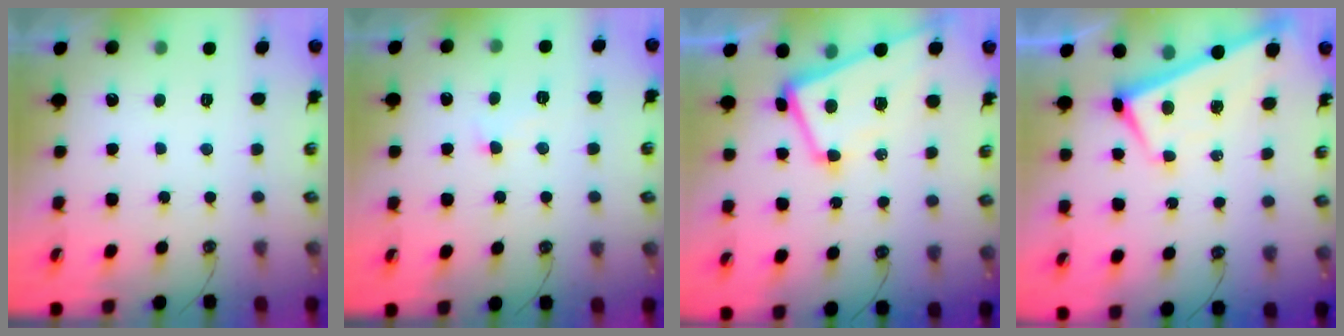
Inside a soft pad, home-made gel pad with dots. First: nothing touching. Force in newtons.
{"total": 2.6, "press": 2.6, "slide": 0.5}
{"total": 1.1, "press": 0.7, "slide": 0.9}
{"total": 1.9, "press": 1.9, "slide": 0.2}